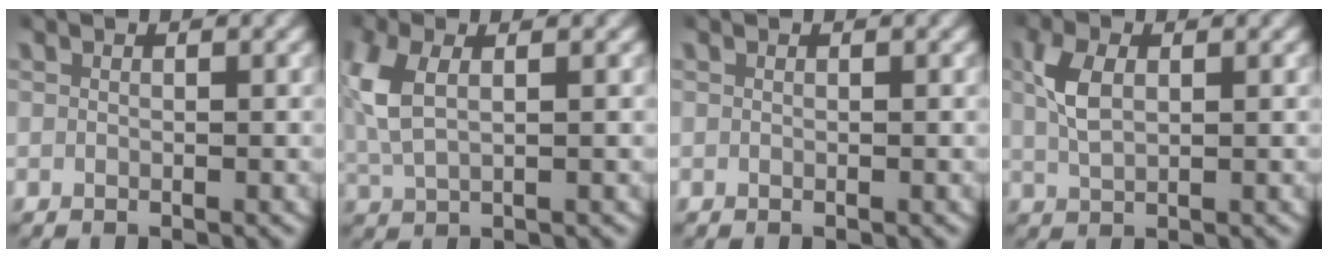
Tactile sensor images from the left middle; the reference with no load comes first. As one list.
[{"total": 4.6, "force": [1.0, 2.8, 3.5], "torque": [-0.105, -0.004, 0.024]}, {"total": 0.0}, {"total": 3.0, "force": [0.7, 1.6, 2.5], "torque": [-0.062, -0.001, 0.016]}]